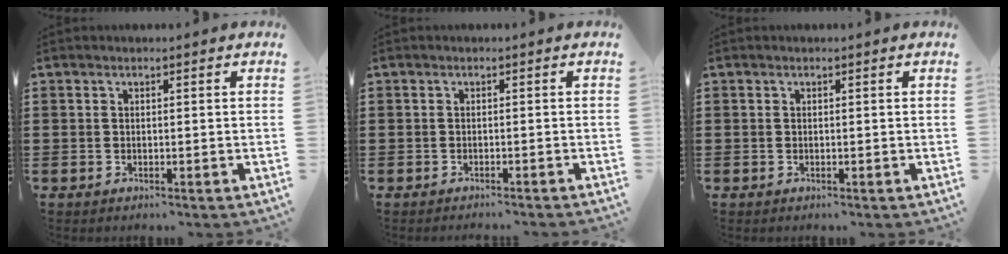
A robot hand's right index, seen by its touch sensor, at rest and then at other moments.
{"total": 0.8, "force": [-0.8, -0.2, 0.2], "torque": [-0.007, -0.004, -0.014]}
{"total": 0.0}